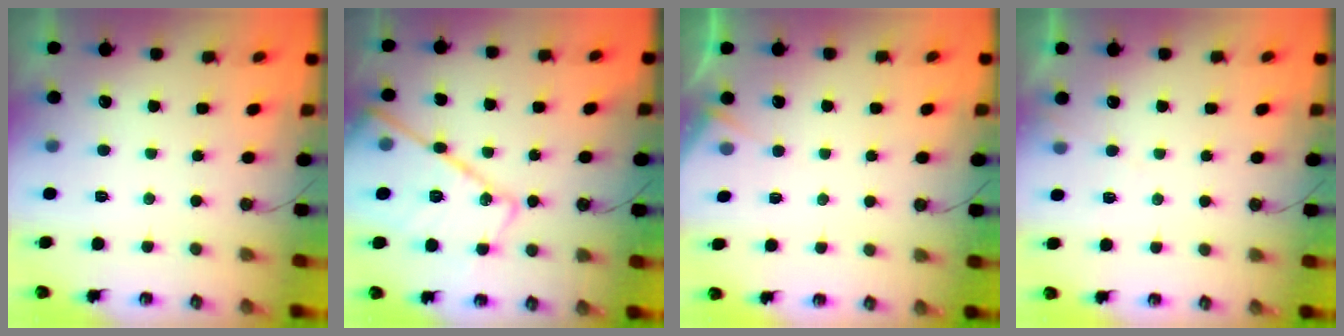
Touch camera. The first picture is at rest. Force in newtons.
{"total": 21.3, "press": 21.2, "slide": 1.9}
{"total": 4.4, "press": 4.4, "slide": 0.4}
{"total": 4.3, "press": 4.3, "slide": 0.6}